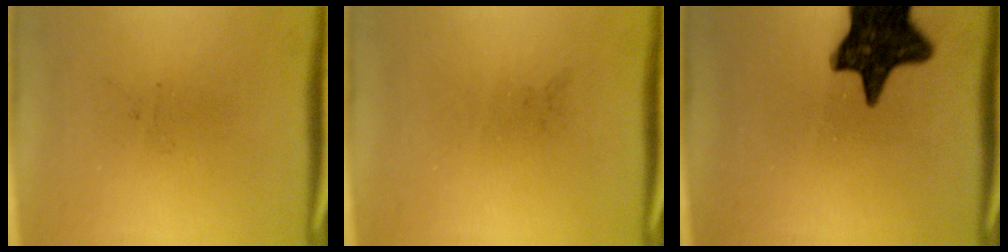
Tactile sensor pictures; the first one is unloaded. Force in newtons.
{"total": 0.0}
{"total": 15.0}